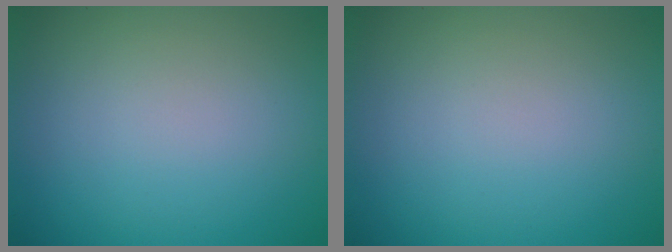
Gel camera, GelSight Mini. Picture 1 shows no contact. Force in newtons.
{"total": 0.0}